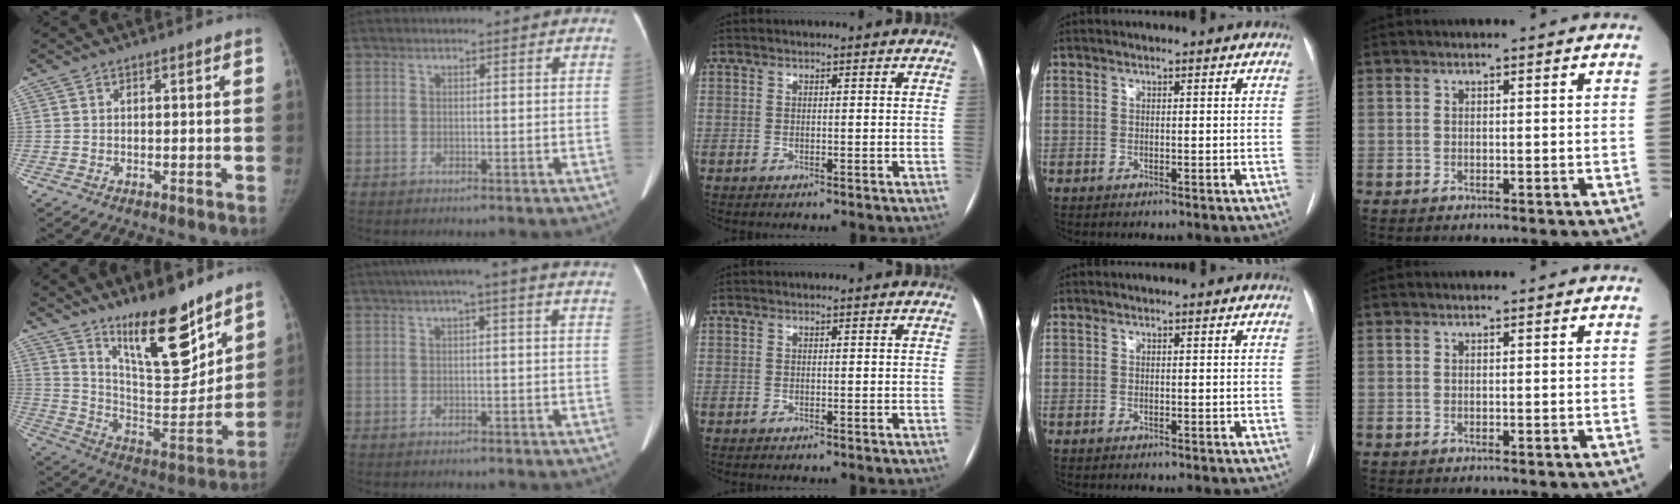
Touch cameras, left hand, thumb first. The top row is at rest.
{"thumb": {"total": 19.9, "force": [13.9, 6.1, 12.9], "torque": [-0.153, -0.108, 0.235]}, "index": {"total": 11.0, "force": [8.6, 0.3, 6.8], "torque": [-0.108, 0.042, 0.095]}}